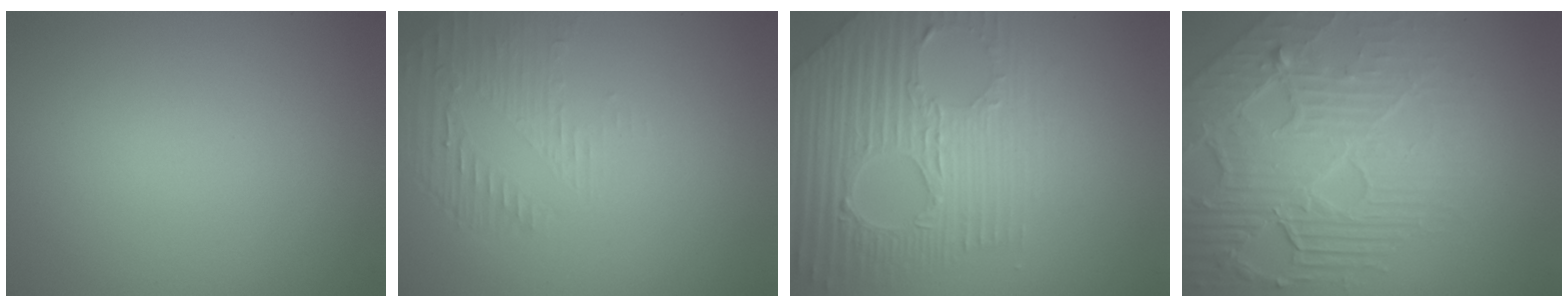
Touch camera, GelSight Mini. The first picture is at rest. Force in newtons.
{"total": 1.7, "press": 0.6, "slide": 1.6}
{"total": 7.5, "press": 5.4, "slide": 5.2}
{"total": 8.7, "press": 5.9, "slide": 6.4}